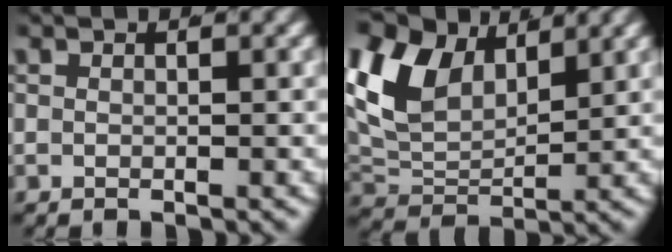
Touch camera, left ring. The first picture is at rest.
{"total": 10.1, "force": [3.3, 7.2, 6.3], "torque": [-0.144, -0.013, 0.062]}